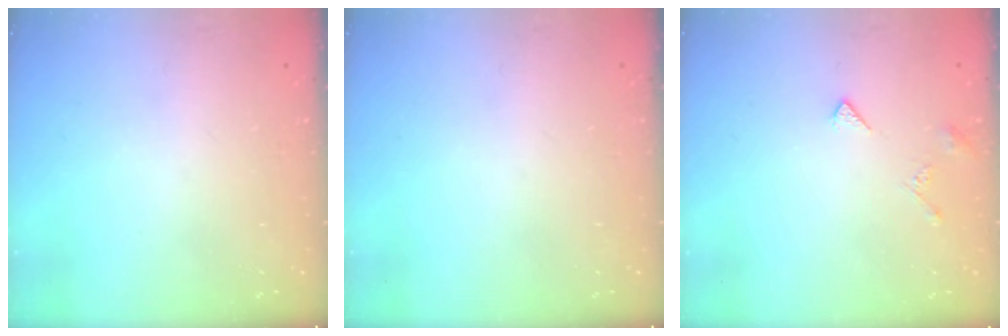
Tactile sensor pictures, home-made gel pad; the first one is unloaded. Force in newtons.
{"total": 0.0}
{"total": 4.9, "press": 4.8, "slide": 1.0}